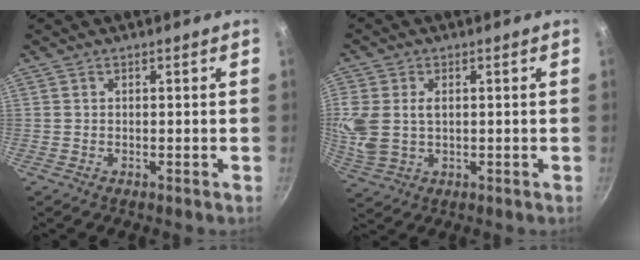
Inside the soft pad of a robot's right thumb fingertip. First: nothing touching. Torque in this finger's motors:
{"motor_torque": [0.07, 0.23, 0.33, 0.20, 0.12]}